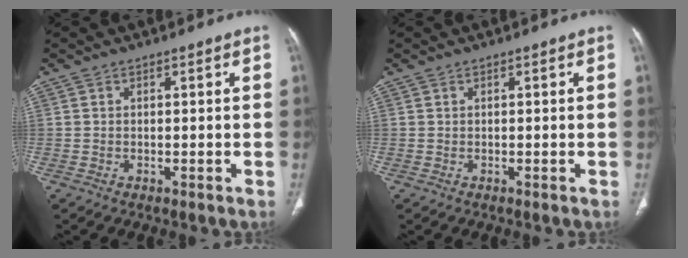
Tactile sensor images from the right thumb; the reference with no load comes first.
{"total": 0.0}